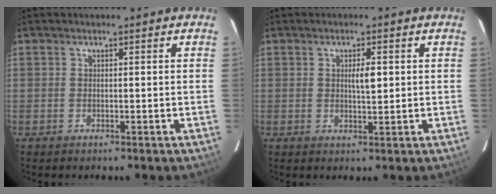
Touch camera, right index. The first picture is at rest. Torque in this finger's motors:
{"motor_torque": [0.25, 0.10, 0.04, 0.03]}